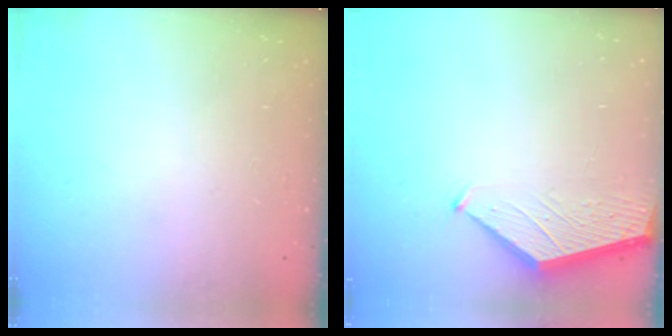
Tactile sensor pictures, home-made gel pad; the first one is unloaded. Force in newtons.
{"total": 2.4, "press": 2.4, "slide": 0.3}